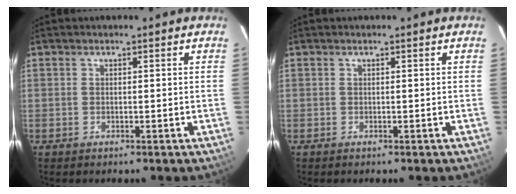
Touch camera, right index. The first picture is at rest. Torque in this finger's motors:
{"motor_torque": [0.05, 0.04, -0.08, 0.00]}